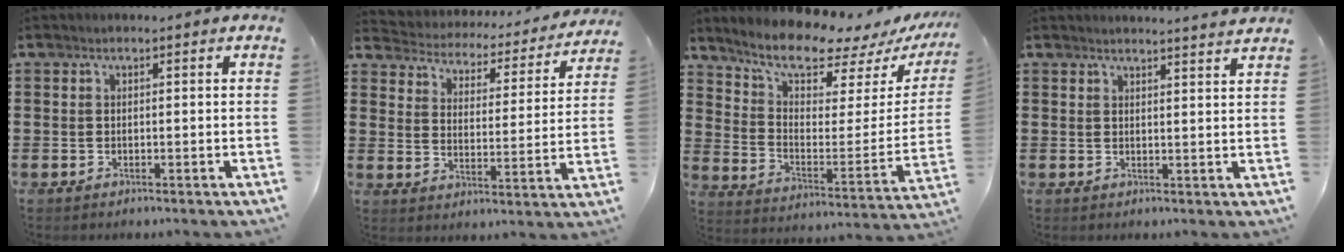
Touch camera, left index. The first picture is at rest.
{"total": 2.7, "force": [2.7, 0.4, -0.1], "torque": [-0.021, -0.029, 0.035]}
{"total": 9.0, "force": [8.1, 2.0, 3.4], "torque": [-0.088, -0.066, 0.135]}
{"total": 2.5, "force": [2.4, -0.5, 0.3], "torque": [-0.005, -0.015, 0.044]}